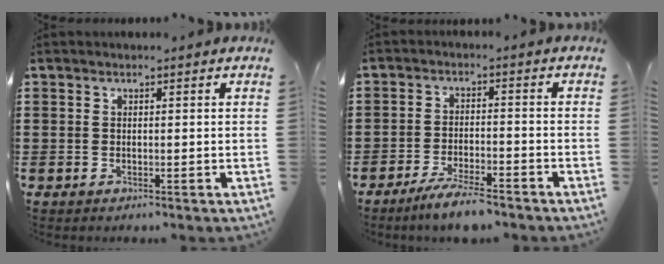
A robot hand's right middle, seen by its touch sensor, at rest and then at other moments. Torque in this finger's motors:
{"motor_torque": [0.72, -0.45, 0.34, 0.10]}